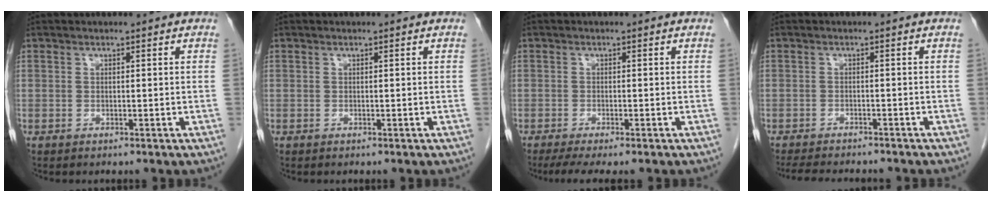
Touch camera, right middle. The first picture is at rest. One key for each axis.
{"total": 0.0}
{"total": 5.4, "fx": -4.2, "fy": 0.6, "fz": 3.4, "tx": -0.051, "ty": -0.013, "tz": -0.066}
{"total": 9.2, "fx": -8.2, "fy": 1.7, "fz": 3.7, "tx": -0.052, "ty": -0.009, "tz": -0.111}